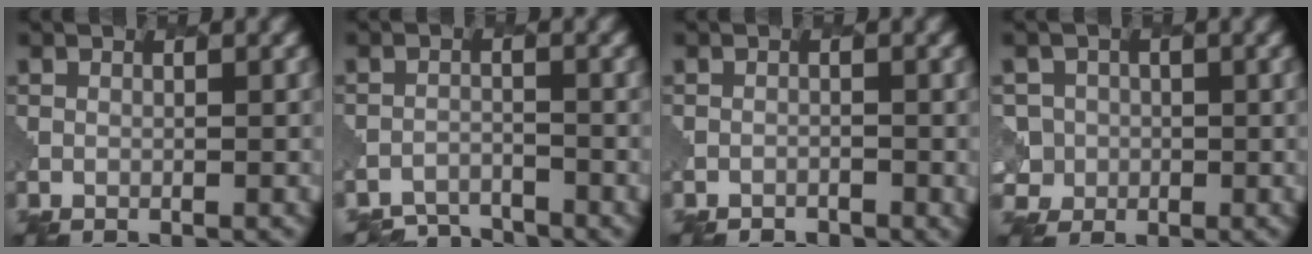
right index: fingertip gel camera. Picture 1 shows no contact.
{"total": 3.4, "force": [-3.3, 0.5, -0.4], "torque": [0.010, -0.001, -0.060]}
{"total": 1.2, "force": [-1.0, 0.6, -0.1], "torque": [0.001, 0.003, -0.012]}
{"total": 3.9, "force": [-0.3, 3.8, -0.2], "torque": [0.020, 0.012, -0.020]}